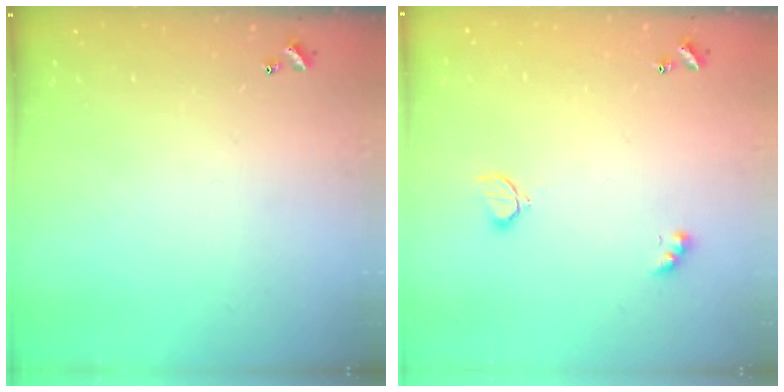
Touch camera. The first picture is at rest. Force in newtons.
{"total": 2.6, "press": 2.6, "slide": 0.5}